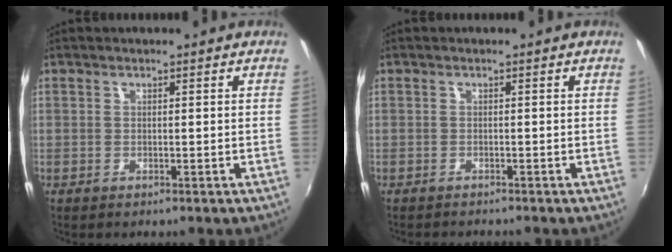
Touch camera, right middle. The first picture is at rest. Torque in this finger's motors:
{"motor_torque": [0.05, -0.06, -0.01, 0.00]}